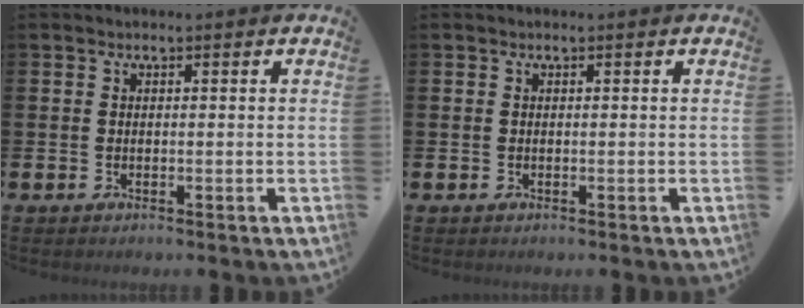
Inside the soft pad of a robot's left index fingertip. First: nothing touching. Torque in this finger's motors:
{"motor_torque": [0.00, 0.00, 0.00, 0.01]}